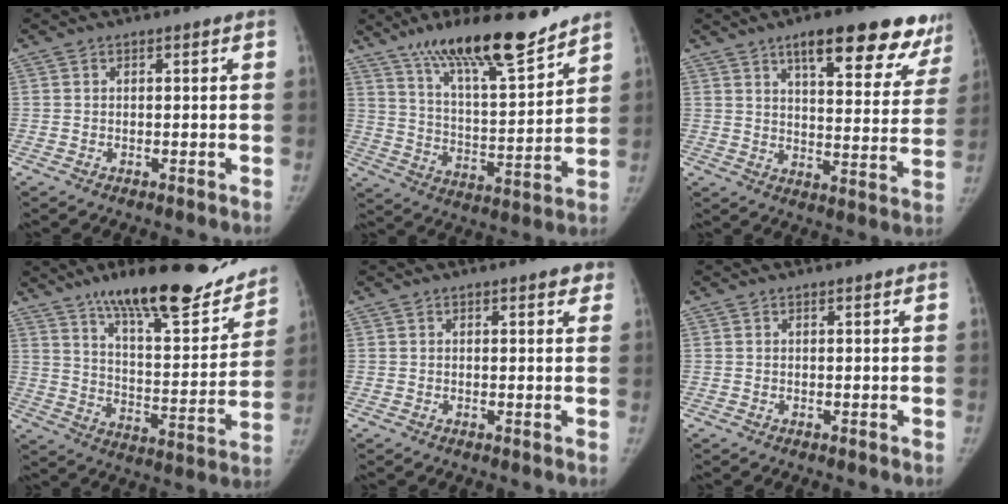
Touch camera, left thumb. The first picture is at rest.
{"total": 18.3, "force": [14.0, 3.4, 11.3], "torque": [-0.157, -0.078, 0.242]}
{"total": 20.1, "force": [13.2, 6.6, 13.5], "torque": [-0.124, -0.048, 0.171]}
{"total": 24.3, "force": [17.9, 6.9, 15.0], "torque": [-0.177, -0.088, 0.274]}
{"total": 1.9, "force": [1.2, 0.9, 1.2], "torque": [-0.001, -0.002, 0.010]}
{"total": 0.0}